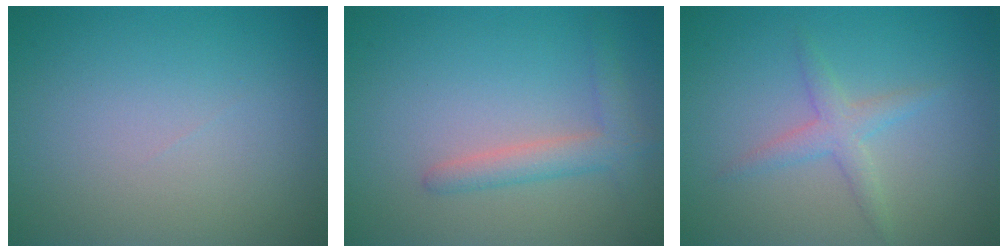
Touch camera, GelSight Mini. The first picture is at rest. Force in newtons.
{"total": 2.6, "press": 2.6, "slide": 0.2}
{"total": 2.1, "press": 2.1, "slide": 0.0}